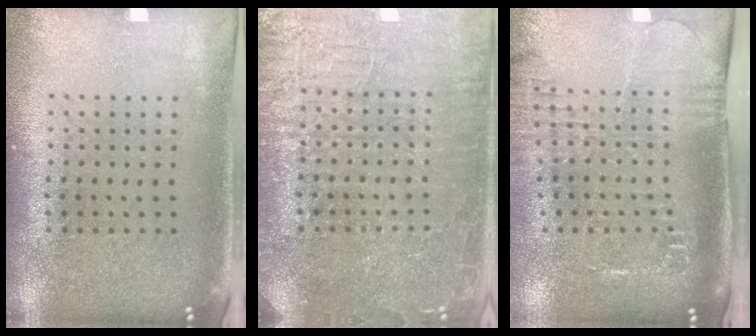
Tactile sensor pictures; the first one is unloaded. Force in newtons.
{"total": 4.3, "press": 4.3, "slide": 0.6}
{"total": 1.9, "press": 1.8, "slide": 0.8}